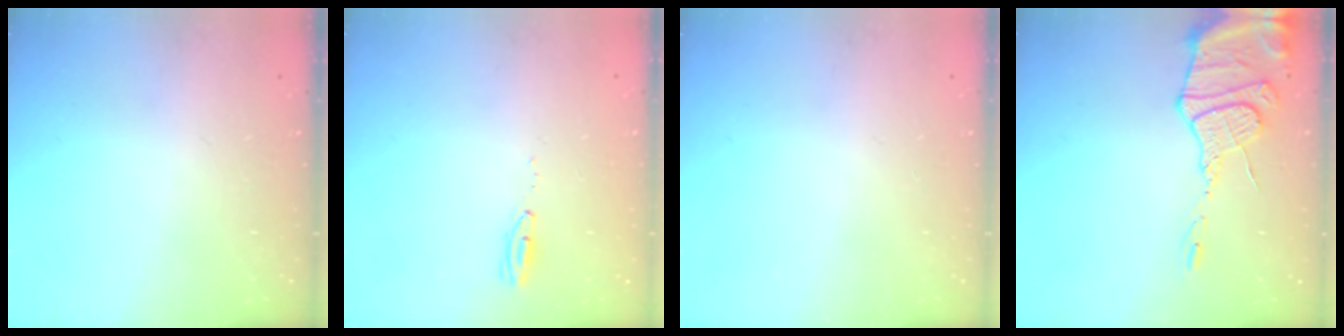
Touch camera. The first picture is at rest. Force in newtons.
{"total": 3.8, "press": 3.7, "slide": 1.1}
{"total": 0.0}
{"total": 14.4, "press": 14.4, "slide": 1.4}